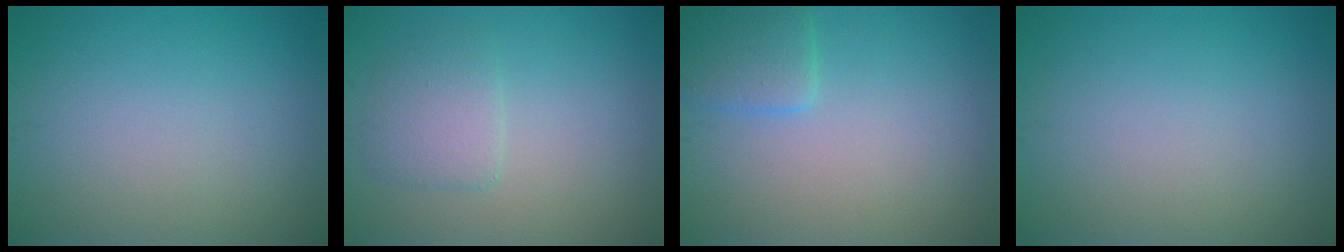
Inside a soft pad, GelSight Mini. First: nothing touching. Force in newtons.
{"total": 2.5, "press": 2.5, "slide": 0.2}
{"total": 2.6, "press": 2.6, "slide": 0.1}
{"total": 0.0}